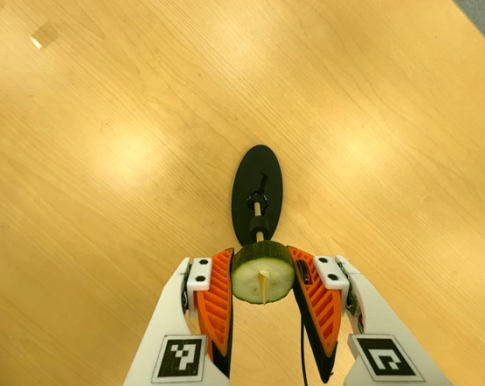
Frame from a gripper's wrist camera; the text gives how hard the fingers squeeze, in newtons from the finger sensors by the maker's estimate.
{"total": 11.5, "left": 11.7, "right": 11.2}